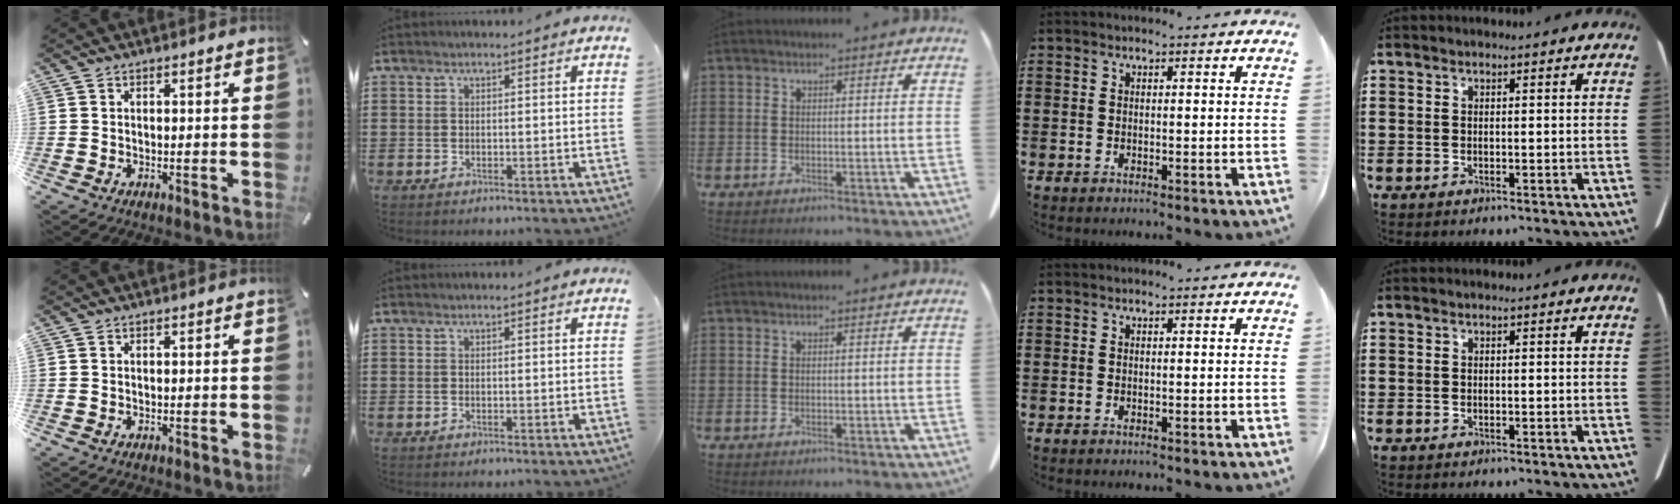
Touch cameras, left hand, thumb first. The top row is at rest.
{}